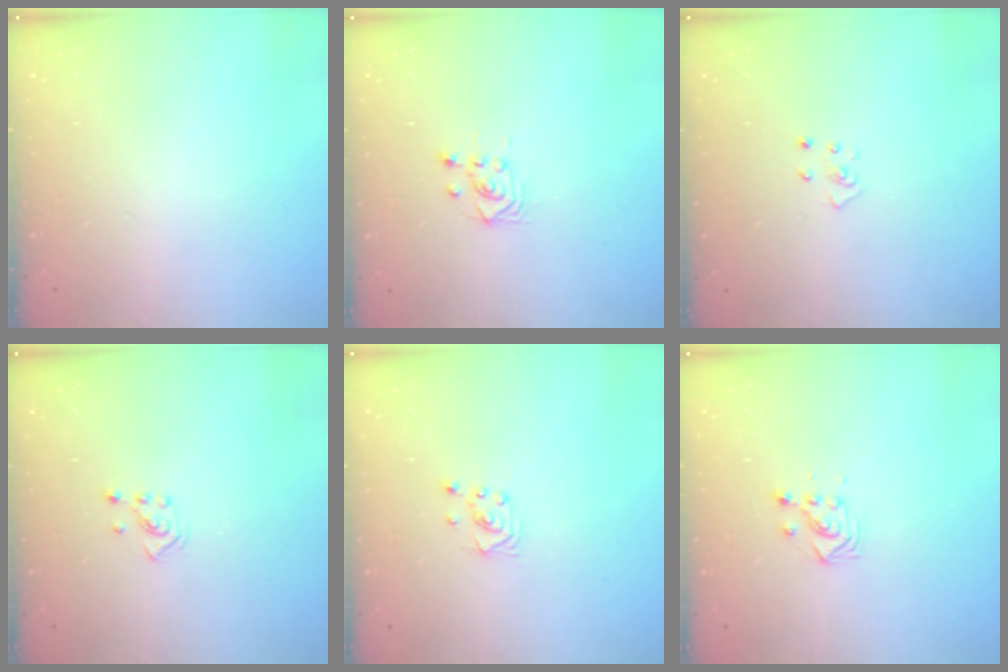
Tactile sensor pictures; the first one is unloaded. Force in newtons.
{"total": 3.2, "press": 3.1, "slide": 0.7}
{"total": 4.1, "press": 4.1, "slide": 0.3}
{"total": 2.1, "press": 1.9, "slide": 0.8}
{"total": 2.0, "press": 2.0, "slide": 0.1}
{"total": 2.9, "press": 2.9, "slide": 0.3}